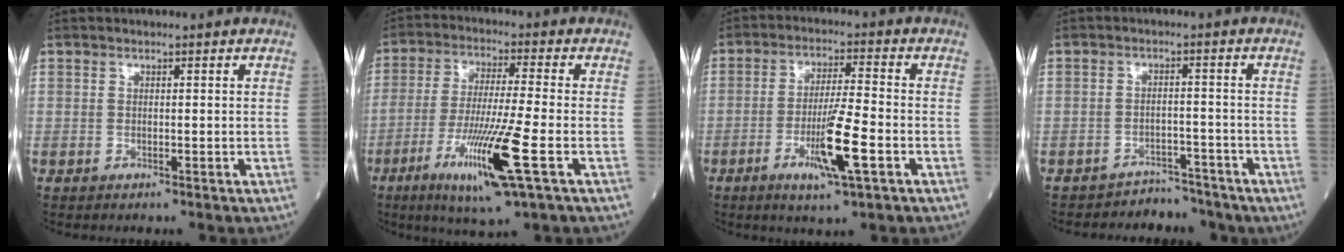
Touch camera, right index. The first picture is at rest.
{"total": 13.3, "force": [-5.3, -0.2, 12.2], "torque": [-0.239, -0.028, -0.095]}
{"total": 9.4, "force": [-3.5, 0.3, 8.7], "torque": [-0.161, -0.014, -0.063]}
{"total": 5.2, "force": [-4.5, 2.5, -0.7], "torque": [0.016, 0.021, -0.066]}